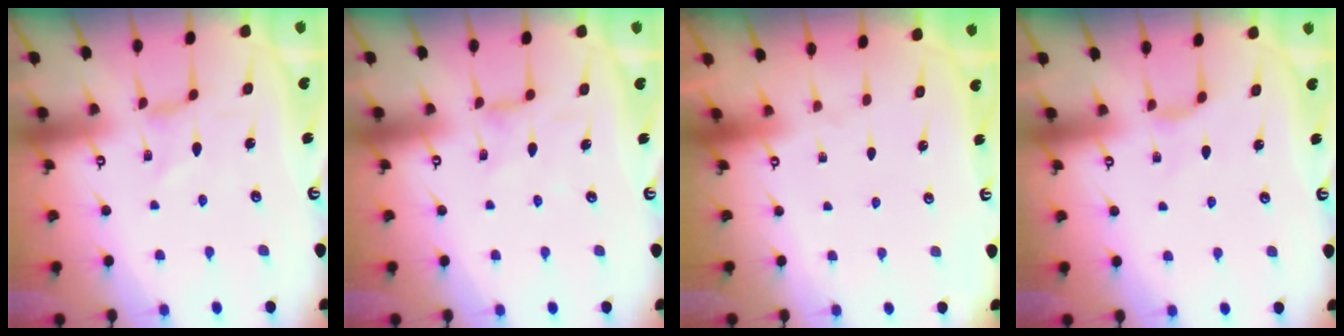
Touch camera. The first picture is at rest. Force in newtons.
{"total": 2.9, "press": 2.9, "slide": 0.4}
{"total": 0.0}
{"total": 2.9, "press": 2.9, "slide": 0.5}